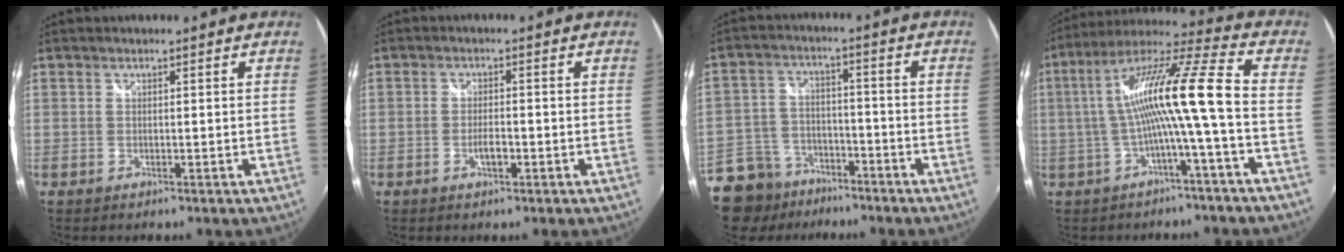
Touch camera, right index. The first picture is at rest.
{"total": 2.5, "force": [-1.0, 1.1, 2.0], "torque": [-0.040, -0.002, -0.019]}
{"total": 12.8, "force": [-8.4, 8.9, 3.6], "torque": [-0.114, 0.015, -0.129]}
{"total": 13.9, "force": [-1.9, -0.7, 13.7], "torque": [-0.252, 0.013, -0.030]}